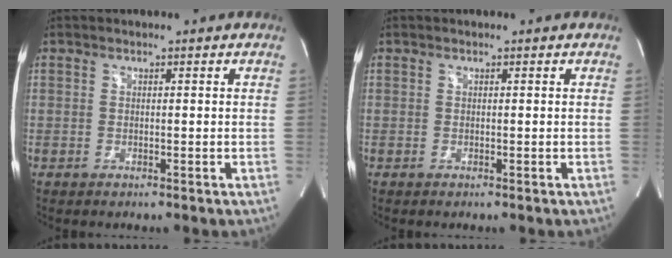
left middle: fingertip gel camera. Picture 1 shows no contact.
{"total": 0.0}